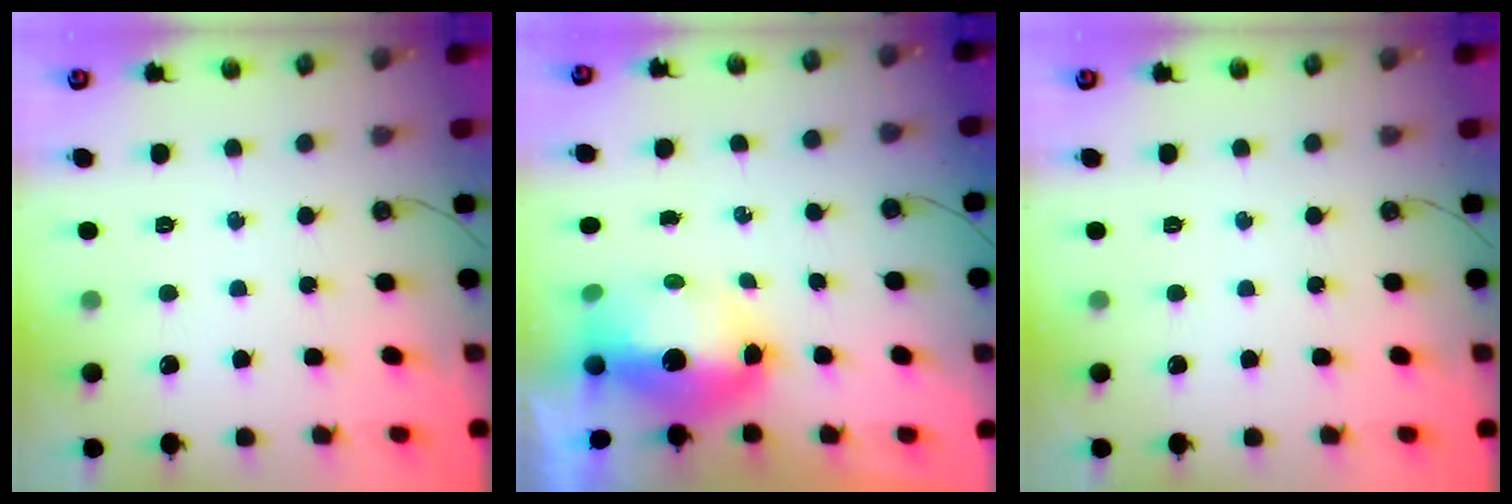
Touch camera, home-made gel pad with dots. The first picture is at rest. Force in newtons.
{"total": 9.9, "press": 9.8, "slide": 1.1}
{"total": 0.0}